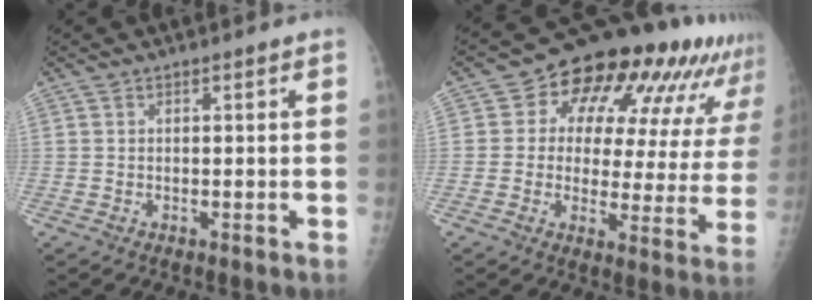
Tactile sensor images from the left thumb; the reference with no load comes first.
{"total": 21.9, "force": [12.4, 10.9, 14.4], "torque": [-0.154, -0.013, 0.152]}